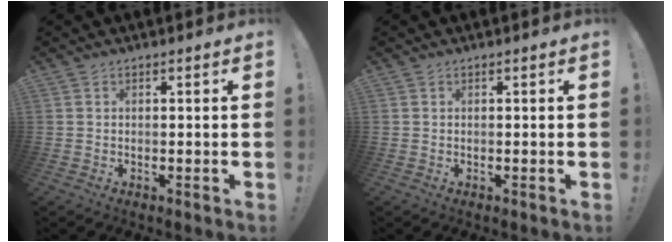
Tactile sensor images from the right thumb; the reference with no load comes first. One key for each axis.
{"total": 0.0}